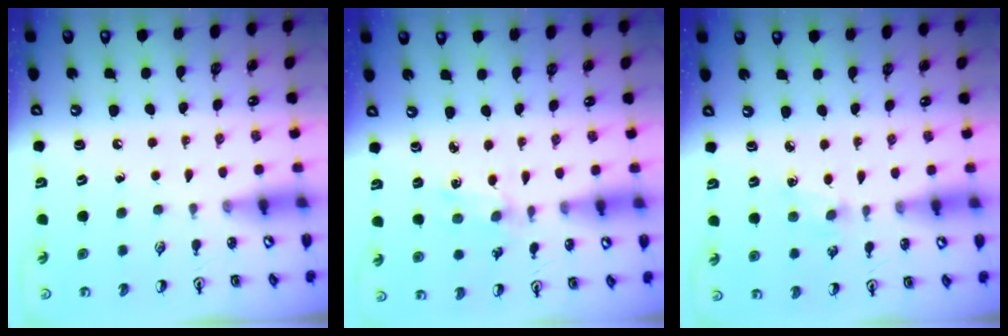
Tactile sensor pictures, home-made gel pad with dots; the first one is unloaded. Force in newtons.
{"total": 1.1, "press": 1.0, "slide": 0.2}
{"total": 2.9, "press": 2.9, "slide": 0.4}